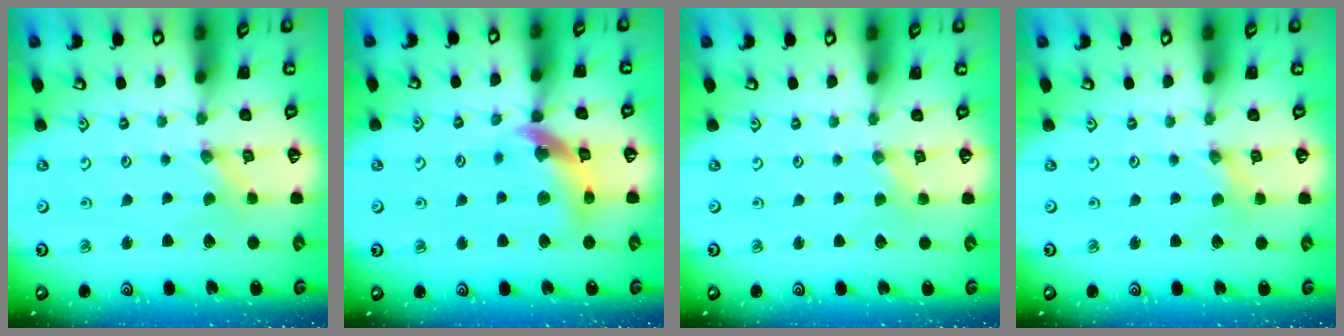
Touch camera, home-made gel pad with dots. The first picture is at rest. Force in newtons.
{"total": 13.8, "press": 13.7, "slide": 1.6}
{"total": 2.4, "press": 2.3, "slide": 0.5}
{"total": 1.1, "press": 1.1, "slide": 0.2}